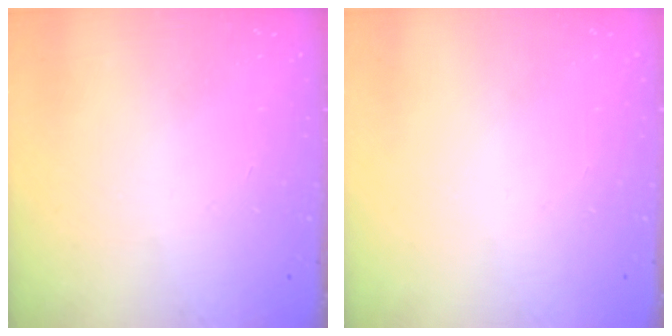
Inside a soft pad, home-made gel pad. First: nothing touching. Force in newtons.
{"total": 0.0}